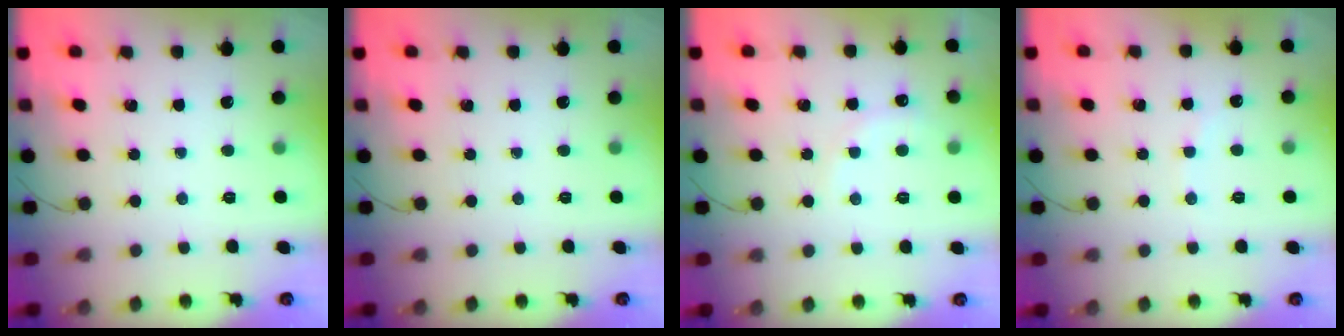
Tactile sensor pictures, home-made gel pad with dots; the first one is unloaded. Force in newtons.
{"total": 0.0}
{"total": 6.8, "press": 6.7, "slide": 1.2}
{"total": 3.6, "press": 3.4, "slide": 0.9}